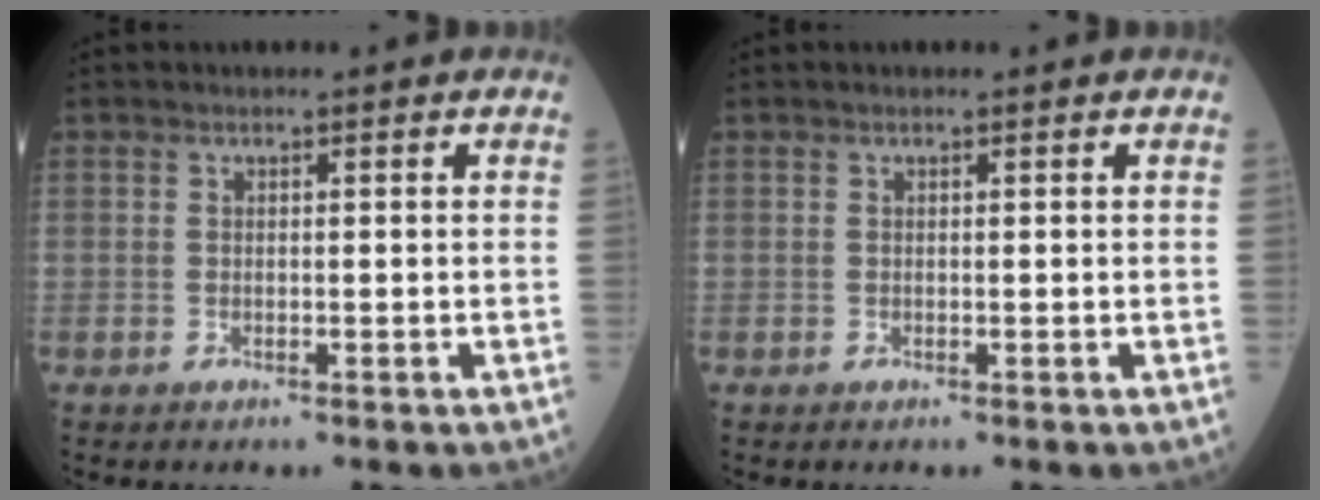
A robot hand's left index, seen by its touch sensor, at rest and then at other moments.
{"total": 0.0}